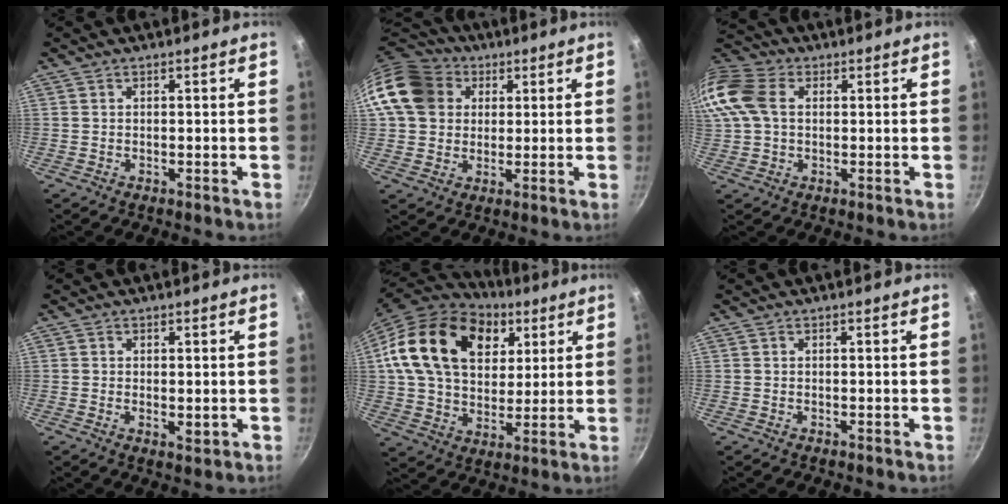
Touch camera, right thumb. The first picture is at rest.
{"total": 14.5, "force": [4.1, 12.1, 7.0], "torque": [-0.116, 0.019, 0.065]}
{"total": 14.7, "force": [2.7, 10.6, 9.8], "torque": [-0.224, 0.030, 0.039]}
{"total": 2.1, "force": [0.1, 1.2, 1.7], "torque": [-0.028, -0.006, 0.002]}
{"total": 24.1, "force": [8.9, 16.7, 15.0], "torque": [-0.236, -0.006, 0.150]}
{"total": 0.0}